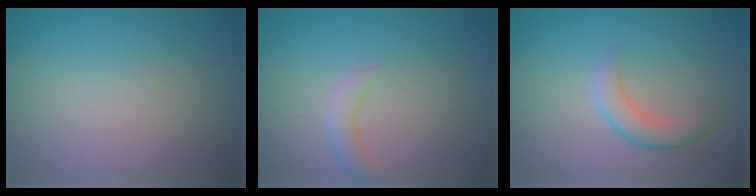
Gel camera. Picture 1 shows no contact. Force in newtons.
{"total": 1.9, "press": 1.9, "slide": 0.2}
{"total": 2.7, "press": 2.7, "slide": 0.1}